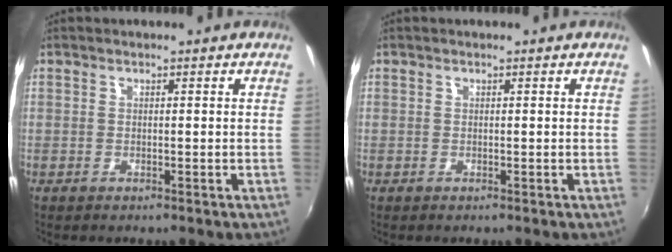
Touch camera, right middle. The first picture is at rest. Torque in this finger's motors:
{"motor_torque": [0.00, 0.00, 0.00, 0.00]}